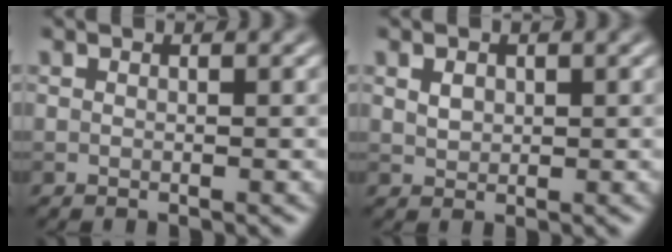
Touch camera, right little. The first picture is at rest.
{"total": 1.2, "force": [0.3, 0.9, 0.6], "torque": [-0.013, -0.001, 0.008]}